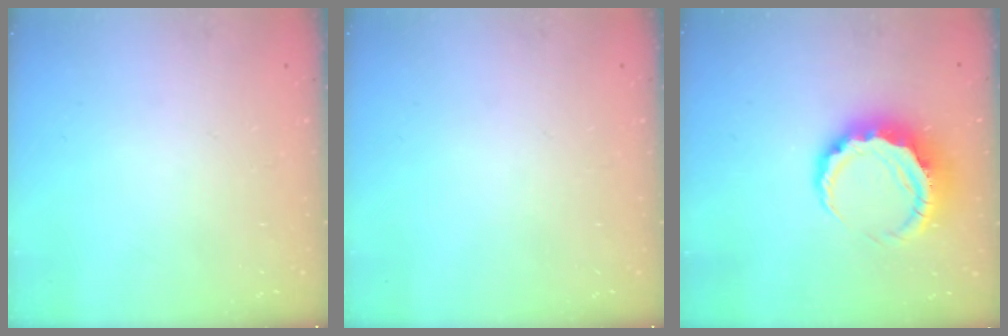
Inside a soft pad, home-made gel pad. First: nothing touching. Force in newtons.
{"total": 0.0}
{"total": 9.0, "press": 8.9, "slide": 1.8}